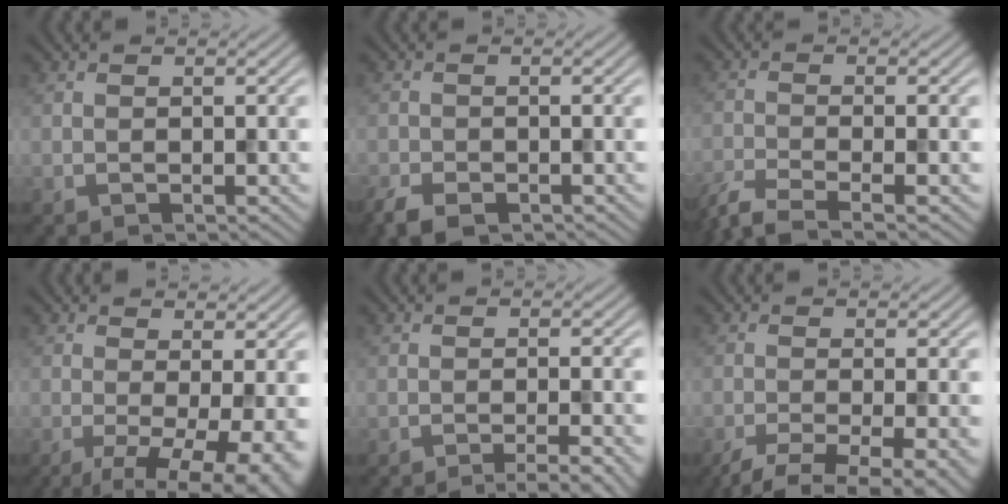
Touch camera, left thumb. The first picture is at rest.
{"total": 3.9, "force": [-2.9, 1.8, 1.9], "torque": [-0.041, -0.016, -0.059]}
{"total": 5.4, "force": [-4.1, 1.0, 3.4], "torque": [-0.061, -0.012, -0.086]}
{"total": 9.3, "force": [-2.1, 3.1, 8.5], "torque": [-0.127, -0.010, -0.025]}
{"total": 4.3, "force": [-2.6, 0.6, 3.3], "torque": [-0.040, 0.010, -0.048]}
{"total": 7.6, "force": [-4.5, 1.9, 5.8], "torque": [-0.090, -0.016, -0.073]}